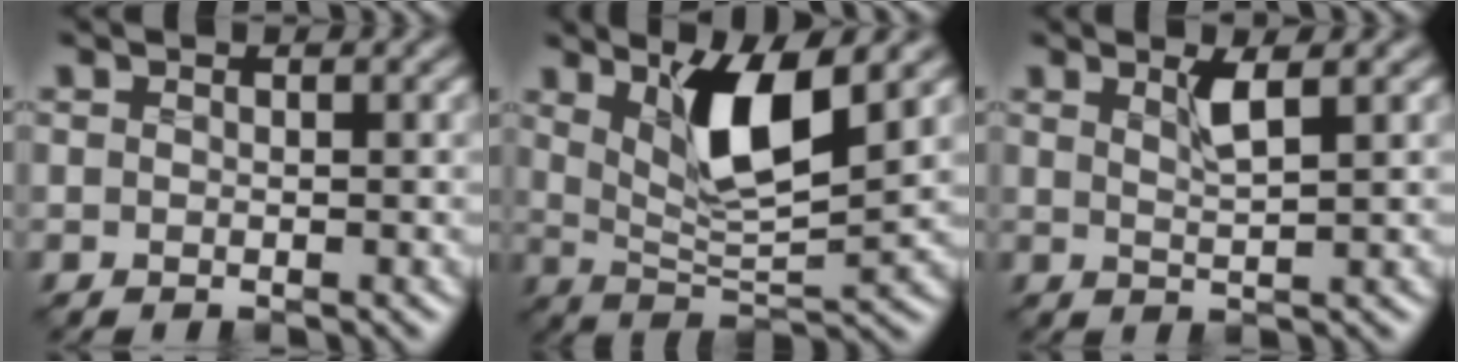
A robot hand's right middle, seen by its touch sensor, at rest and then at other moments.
{"total": 6.1, "force": [2.7, 1.6, 5.3], "torque": [-0.100, -0.014, 0.049]}
{"total": 2.0, "force": [0.9, 0.3, 1.7], "torque": [-0.032, -0.002, 0.013]}